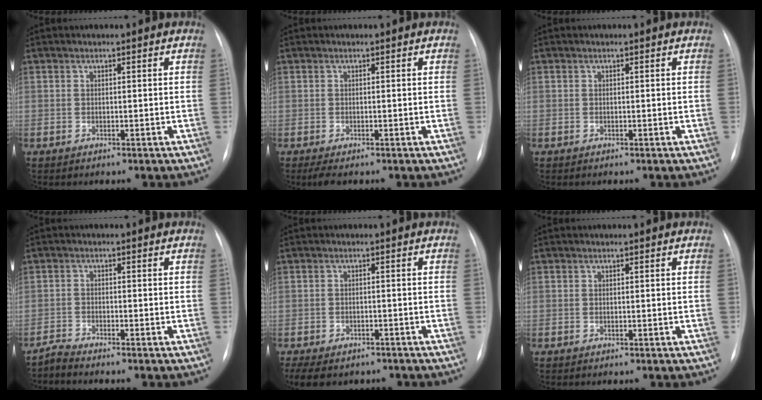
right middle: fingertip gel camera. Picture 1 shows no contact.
{"total": 2.4, "force": [-1.7, 0.7, 1.5], "torque": [-0.026, -0.007, -0.023]}
{"total": 0.0}
{"total": 2.7, "force": [-2.5, -0.9, -0.4], "torque": [0.005, -0.018, -0.052]}
{"total": 12.5, "force": [-9.3, 6.7, 5.1], "torque": [-0.131, -0.015, -0.113]}
{"total": 0.0}